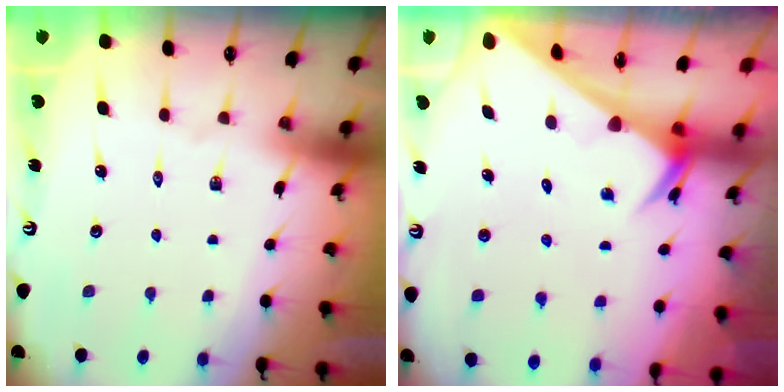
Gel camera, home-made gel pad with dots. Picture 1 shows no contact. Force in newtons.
{"total": 2.4, "press": 2.4, "slide": 0.1}